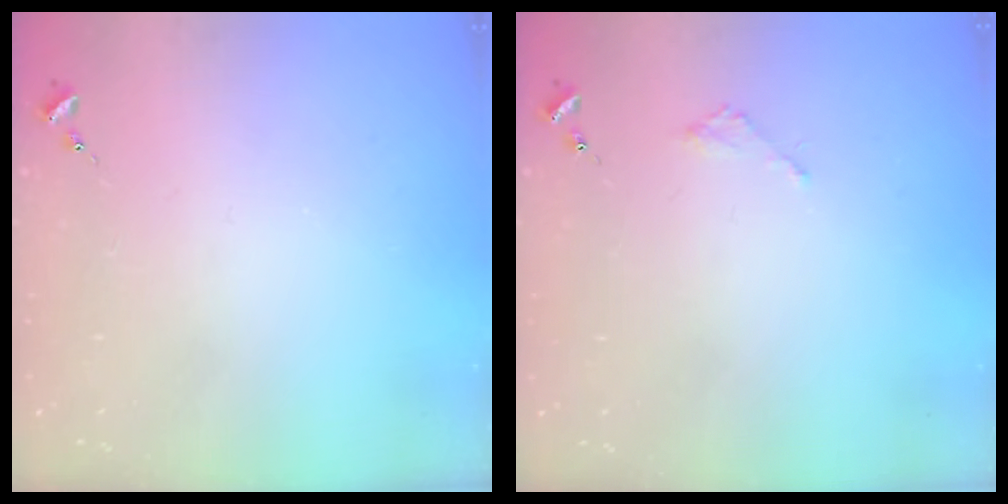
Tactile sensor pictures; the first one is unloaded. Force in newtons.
{"total": 1.8, "press": 1.8, "slide": 0.2}